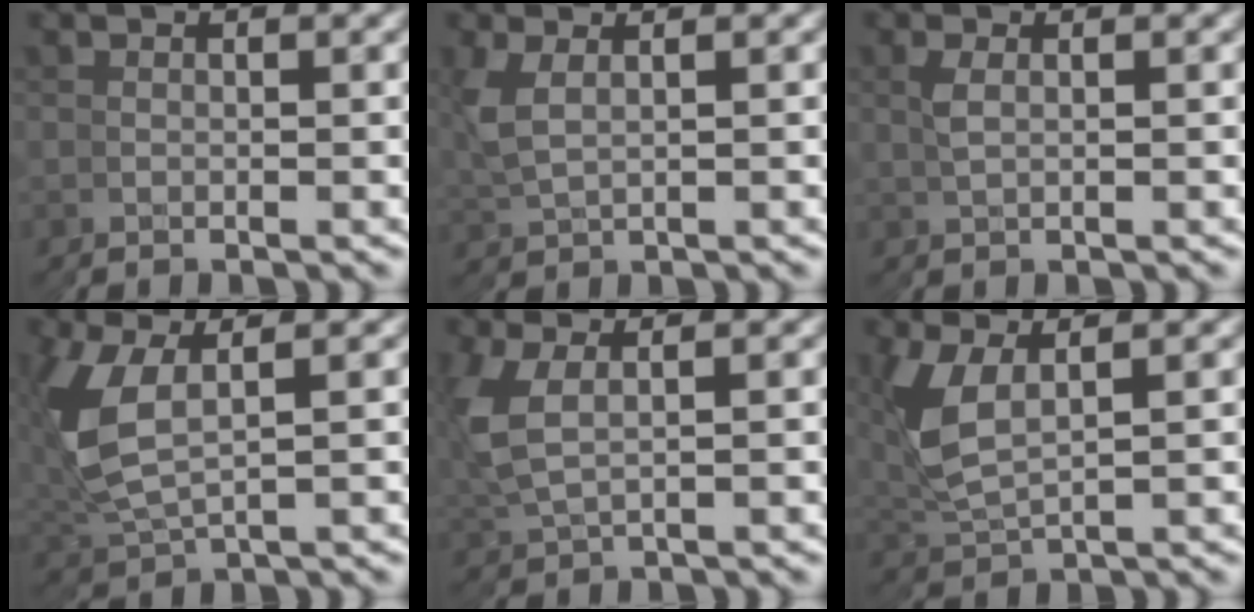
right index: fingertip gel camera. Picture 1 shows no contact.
{"total": 1.9, "force": [1.1, 1.5, 0.6], "torque": [-0.045, -0.016, 0.035]}
{"total": 0.7, "force": [0.7, -0.2, 0.0], "torque": [-0.013, -0.003, 0.019]}
{"total": 6.3, "force": [1.2, 5.1, 3.6], "torque": [-0.126, -0.021, 0.039]}
{"total": 4.3, "force": [1.3, 3.6, 1.9], "torque": [-0.087, -0.015, 0.035]}
{"total": 4.7, "force": [1.0, 3.9, 2.5], "torque": [-0.113, -0.026, 0.037]}